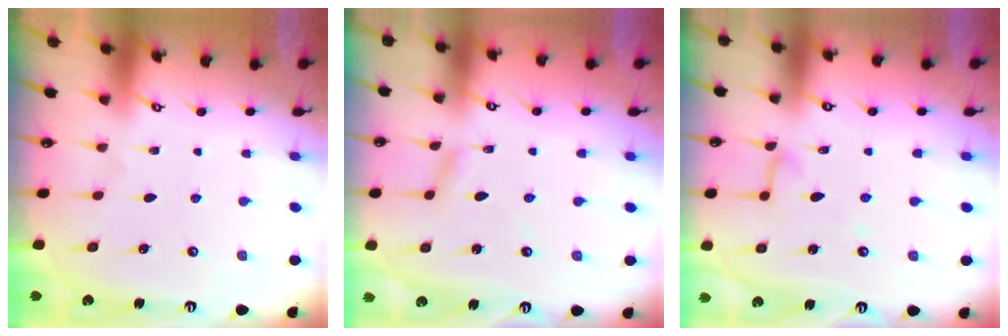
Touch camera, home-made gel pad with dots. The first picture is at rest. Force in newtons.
{"total": 2.3, "press": 2.3, "slide": 0.2}
{"total": 5.7, "press": 5.7, "slide": 0.2}